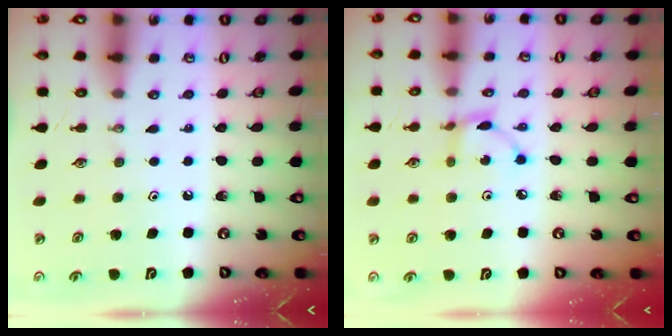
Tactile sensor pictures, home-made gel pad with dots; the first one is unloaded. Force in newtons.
{"total": 3.9, "press": 3.9, "slide": 0.2}